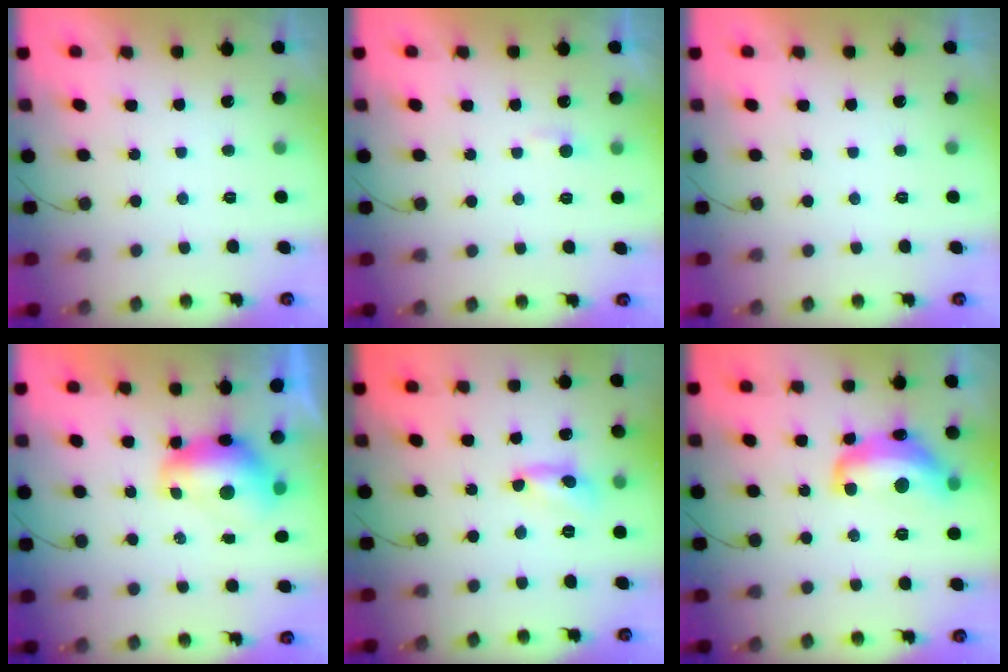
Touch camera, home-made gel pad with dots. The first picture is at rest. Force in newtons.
{"total": 2.7, "press": 2.7, "slide": 0.3}
{"total": 0.0}
{"total": 8.7, "press": 8.7, "slide": 0.6}
{"total": 3.8, "press": 3.8, "slide": 0.2}
{"total": 14.0, "press": 13.9, "slide": 1.0}